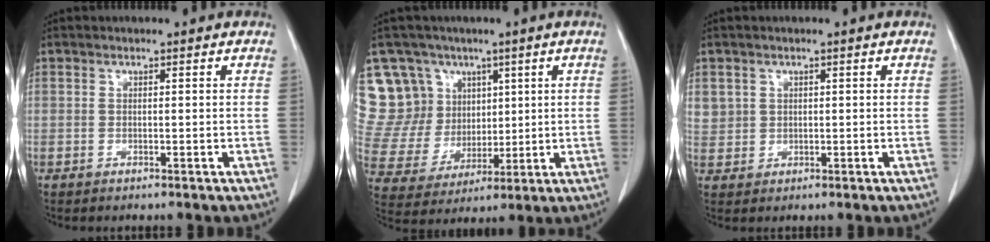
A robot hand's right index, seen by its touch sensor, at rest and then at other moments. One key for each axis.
{"total": 16.3, "fx": 8.5, "fy": 13.4, "fz": 3.8, "tx": -0.116, "ty": 0.067, "tz": 0.186}
{"total": 3.7, "fx": 1.4, "fy": 3.3, "fz": 0.5, "tx": -0.005, "ty": 0.007, "tz": 0.036}